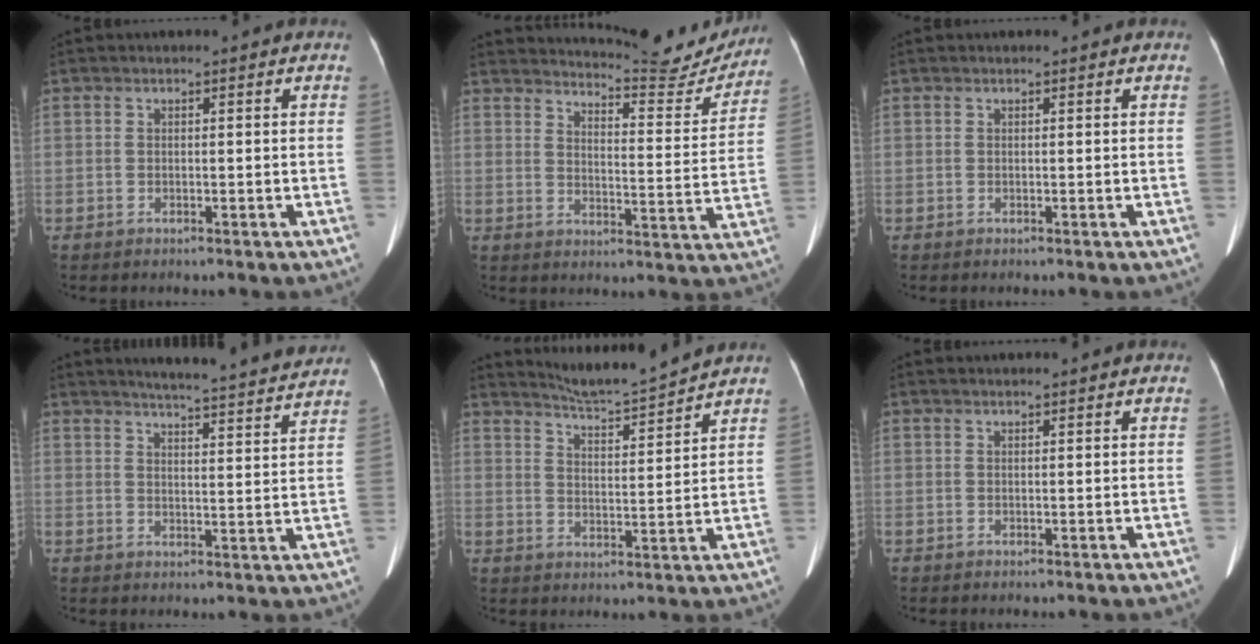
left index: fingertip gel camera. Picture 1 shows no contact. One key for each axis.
{"total": 14.6, "fx": 14.3, "fy": 1.4, "fz": 2.6, "tx": -0.033, "ty": -0.053, "tz": 0.171}
{"total": 0.0}
{"total": 15.8, "fx": 14.7, "fy": -0.2, "fz": 5.9, "tx": -0.092, "ty": -0.025, "tz": 0.180}
{"total": 8.2, "fx": 7.9, "fy": -1.3, "fz": 1.5, "tx": -0.040, "ty": -0.012, "tz": 0.133}
{"total": 0.9, "fx": 0.8, "fy": -0.1, "fz": 0.4, "tx": -0.008, "ty": 0.014, "tz": 0.019}